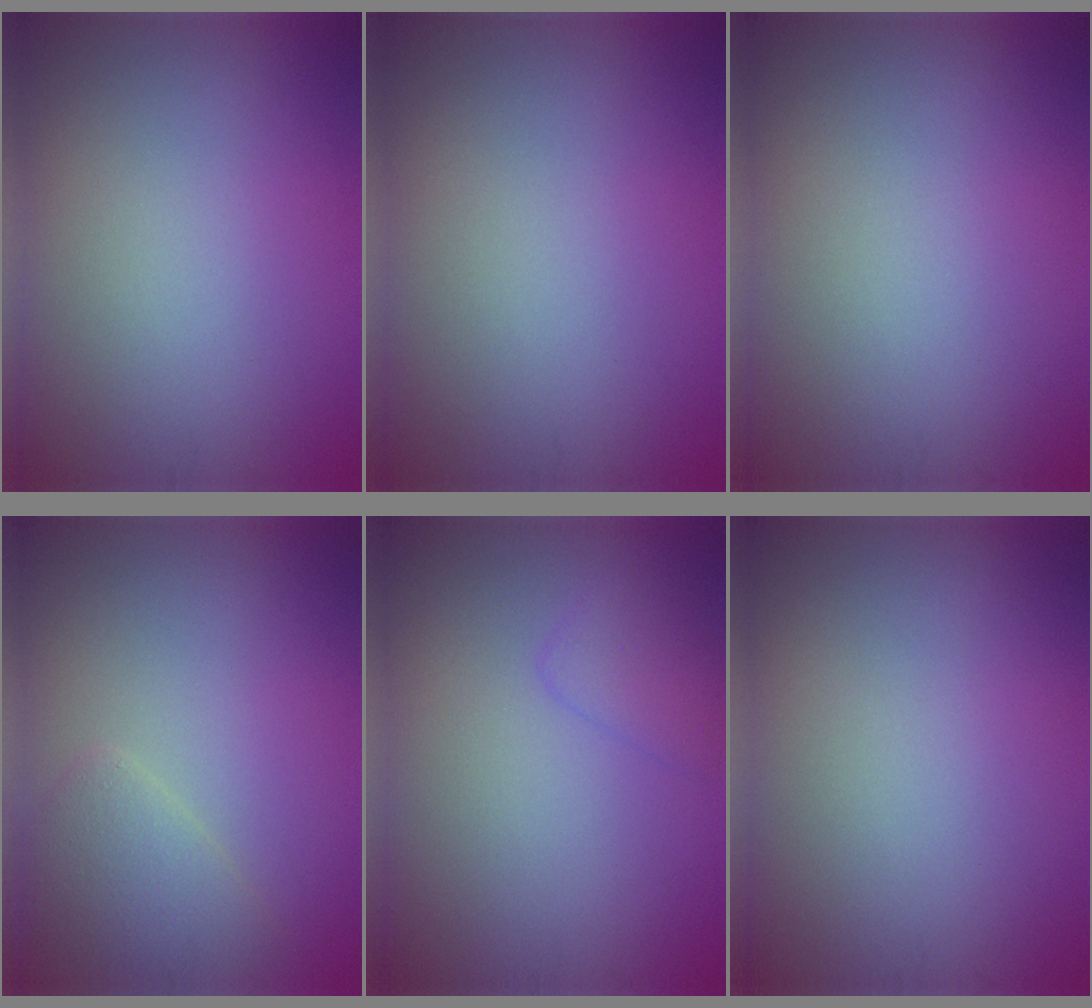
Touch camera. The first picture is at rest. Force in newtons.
{"total": 0.0}
{"total": 0.0}
{"total": 2.5, "press": 2.5, "slide": 0.1}
{"total": 1.8, "press": 1.8, "slide": 0.1}
{"total": 0.0}